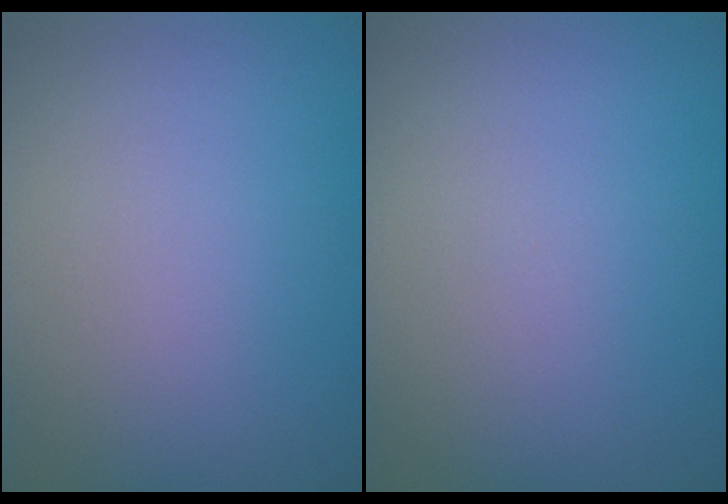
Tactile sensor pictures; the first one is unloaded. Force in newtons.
{"total": 0.0}